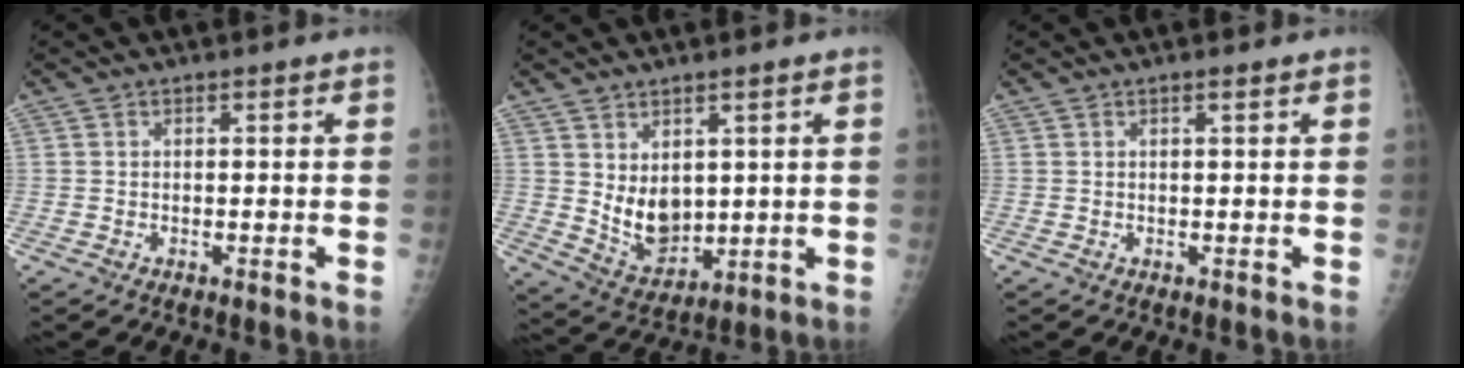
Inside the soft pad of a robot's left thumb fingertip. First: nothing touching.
{"total": 7.9, "force": [1.9, 5.2, 5.7], "torque": [-0.069, -0.029, 0.058]}
{"total": 0.7, "force": [0.5, 0.1, 0.5], "torque": [-0.007, 0.000, 0.008]}